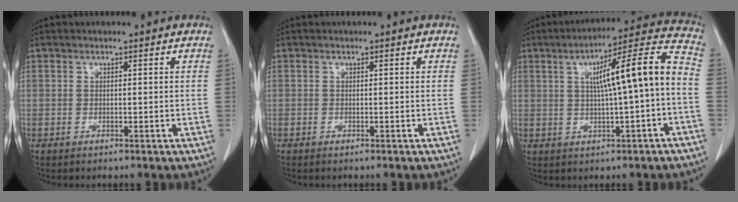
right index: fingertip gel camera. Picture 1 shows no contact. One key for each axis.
{"total": 0.0}
{"total": 12.8, "fx": 0.2, "fy": 0.7, "fz": 12.7, "tx": -0.184, "ty": 0.034, "tz": 0.003}